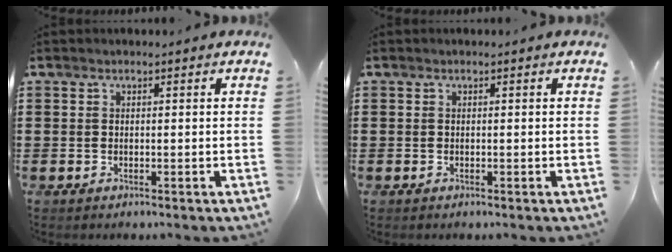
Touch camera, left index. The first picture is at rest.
{"total": 0.0}